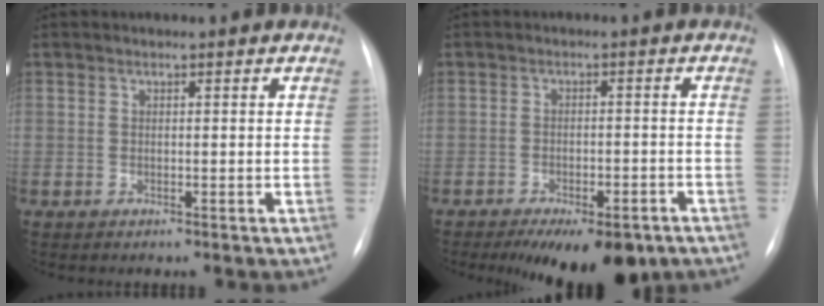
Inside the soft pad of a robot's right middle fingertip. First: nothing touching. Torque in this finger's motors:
{"motor_torque": [1.32, -0.82, 0.30, 0.09]}